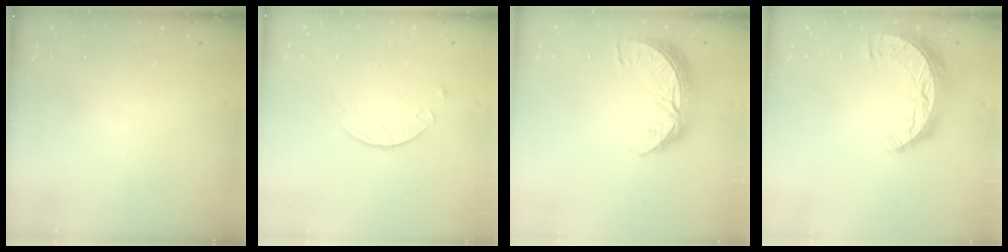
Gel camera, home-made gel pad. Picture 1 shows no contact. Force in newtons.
{"total": 2.6, "press": 2.5, "slide": 0.3}
{"total": 10.3, "press": 10.2, "slide": 0.7}
{"total": 9.6, "press": 9.6, "slide": 0.8}